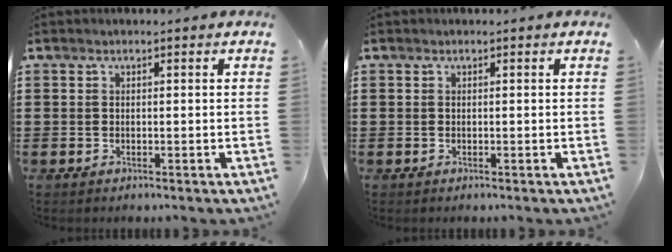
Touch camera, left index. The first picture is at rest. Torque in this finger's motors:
{"motor_torque": [-0.07, -0.04, -0.03, -0.01]}